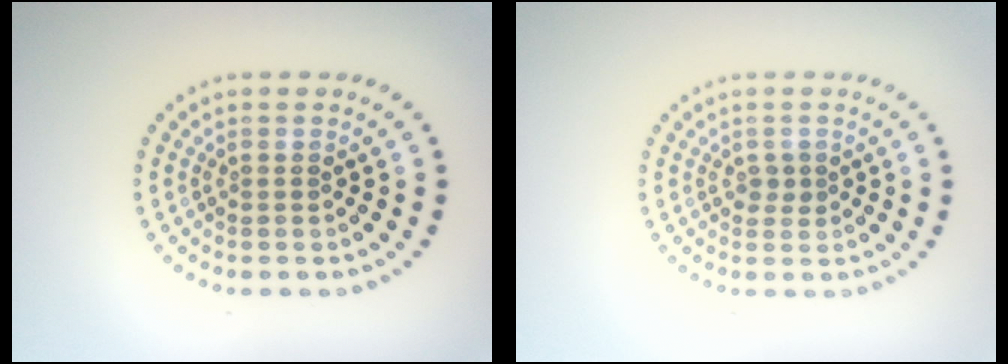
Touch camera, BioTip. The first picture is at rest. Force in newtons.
{"total": 1.1, "press": 1.0, "slide": 0.3}